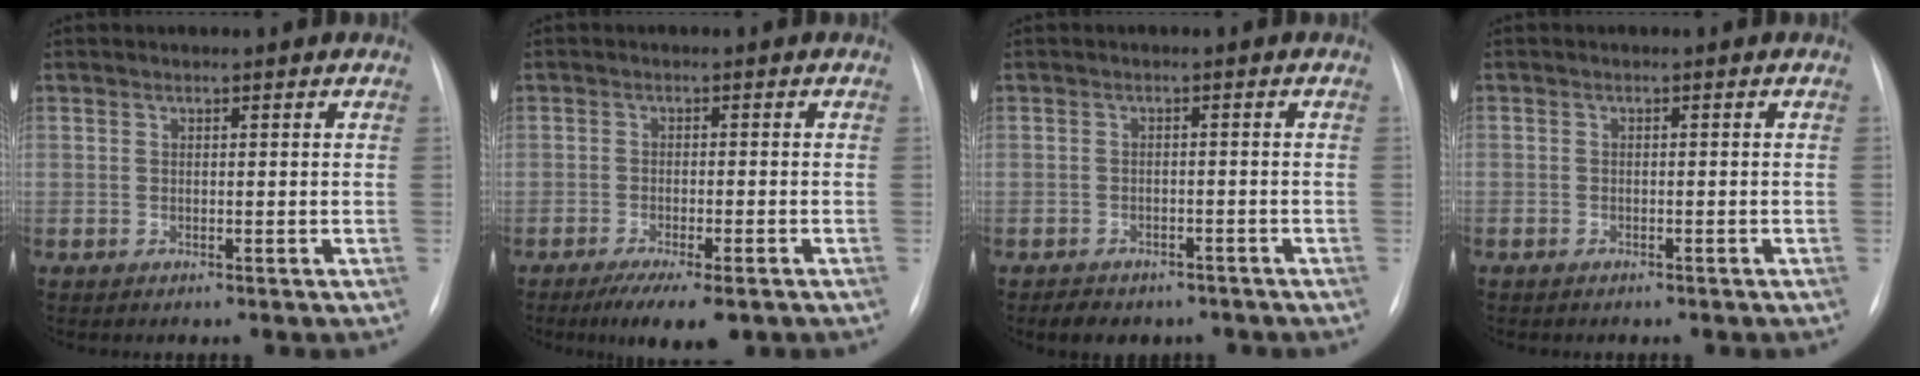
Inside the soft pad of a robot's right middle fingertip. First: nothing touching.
{"total": 7.1, "force": [-4.9, 1.7, 4.8], "torque": [-0.070, -0.015, -0.069]}
{"total": 6.4, "force": [-5.1, 3.4, 2.0], "torque": [-0.029, 0.006, -0.060]}
{"total": 0.9, "force": [-0.7, 0.5, 0.2], "torque": [-0.003, 0.002, -0.009]}